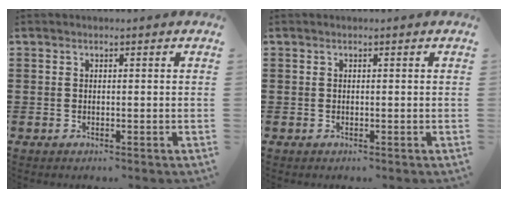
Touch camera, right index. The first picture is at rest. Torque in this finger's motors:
{"motor_torque": [-0.04, 0.14, 0.02, 0.01]}